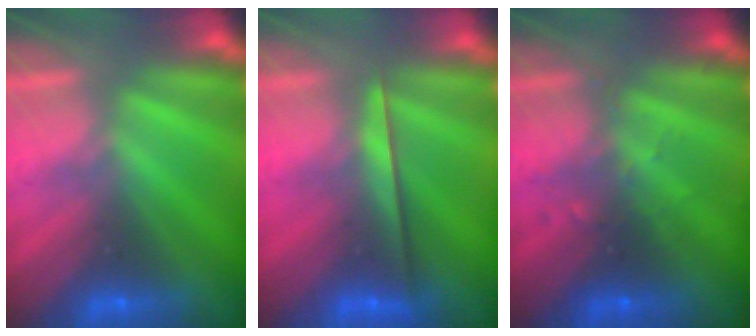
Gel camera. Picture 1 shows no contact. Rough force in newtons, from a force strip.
{"total": 2.4}
{"total": 2.7}